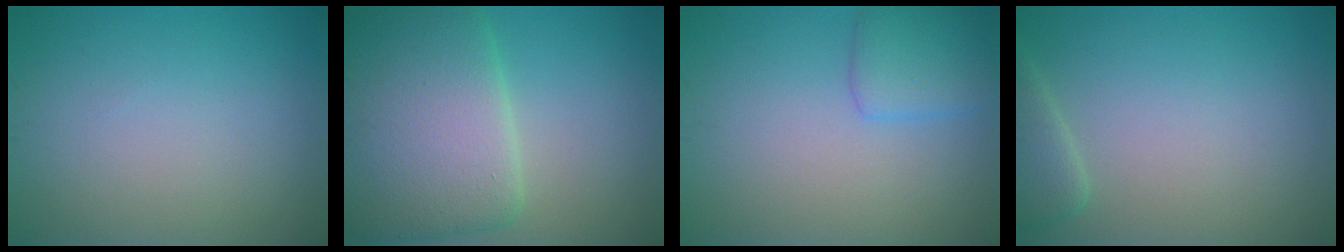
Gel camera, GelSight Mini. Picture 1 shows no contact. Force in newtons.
{"total": 11.0, "press": 11.0, "slide": 0.3}
{"total": 2.7, "press": 2.7, "slide": 0.0}
{"total": 2.2, "press": 2.2, "slide": 0.2}